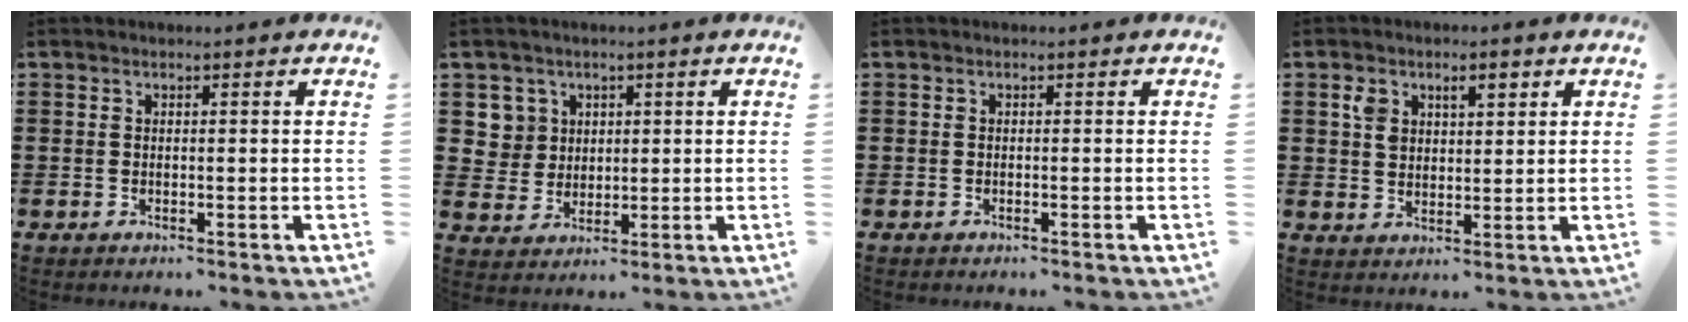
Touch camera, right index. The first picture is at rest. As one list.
[{"total": 4.7, "force": [1.8, 4.4, 0.5], "torque": [-0.034, 0.014, 0.034]}, {"total": 0.0}, {"total": 3.8, "force": [1.7, 1.7, 3.0], "torque": [-0.057, 0.005, 0.026]}]